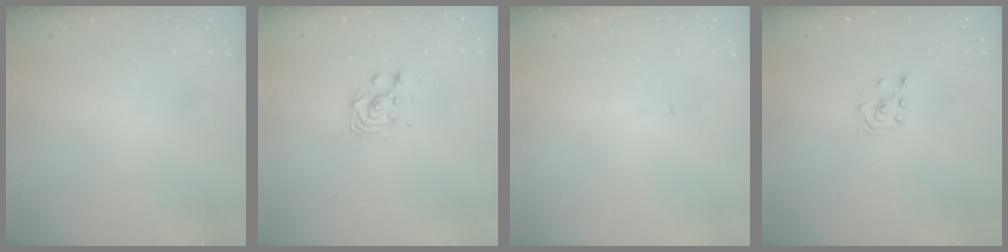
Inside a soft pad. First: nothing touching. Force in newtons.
{"total": 4.2, "press": 4.2, "slide": 0.3}
{"total": 0.0}
{"total": 2.3, "press": 2.2, "slide": 0.7}